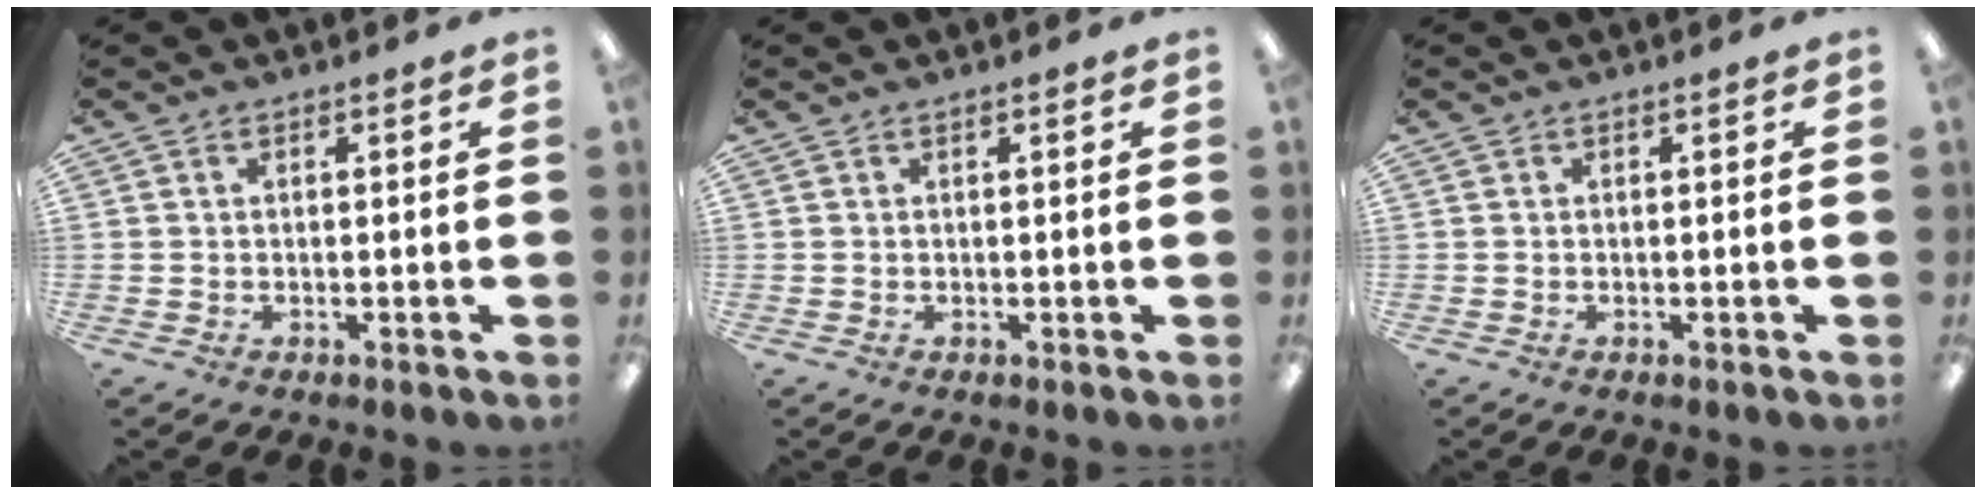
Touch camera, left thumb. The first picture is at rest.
{"total": 0.6, "force": [0.3, 0.1, 0.5], "torque": [-0.010, 0.001, 0.004]}
{"total": 0.0}